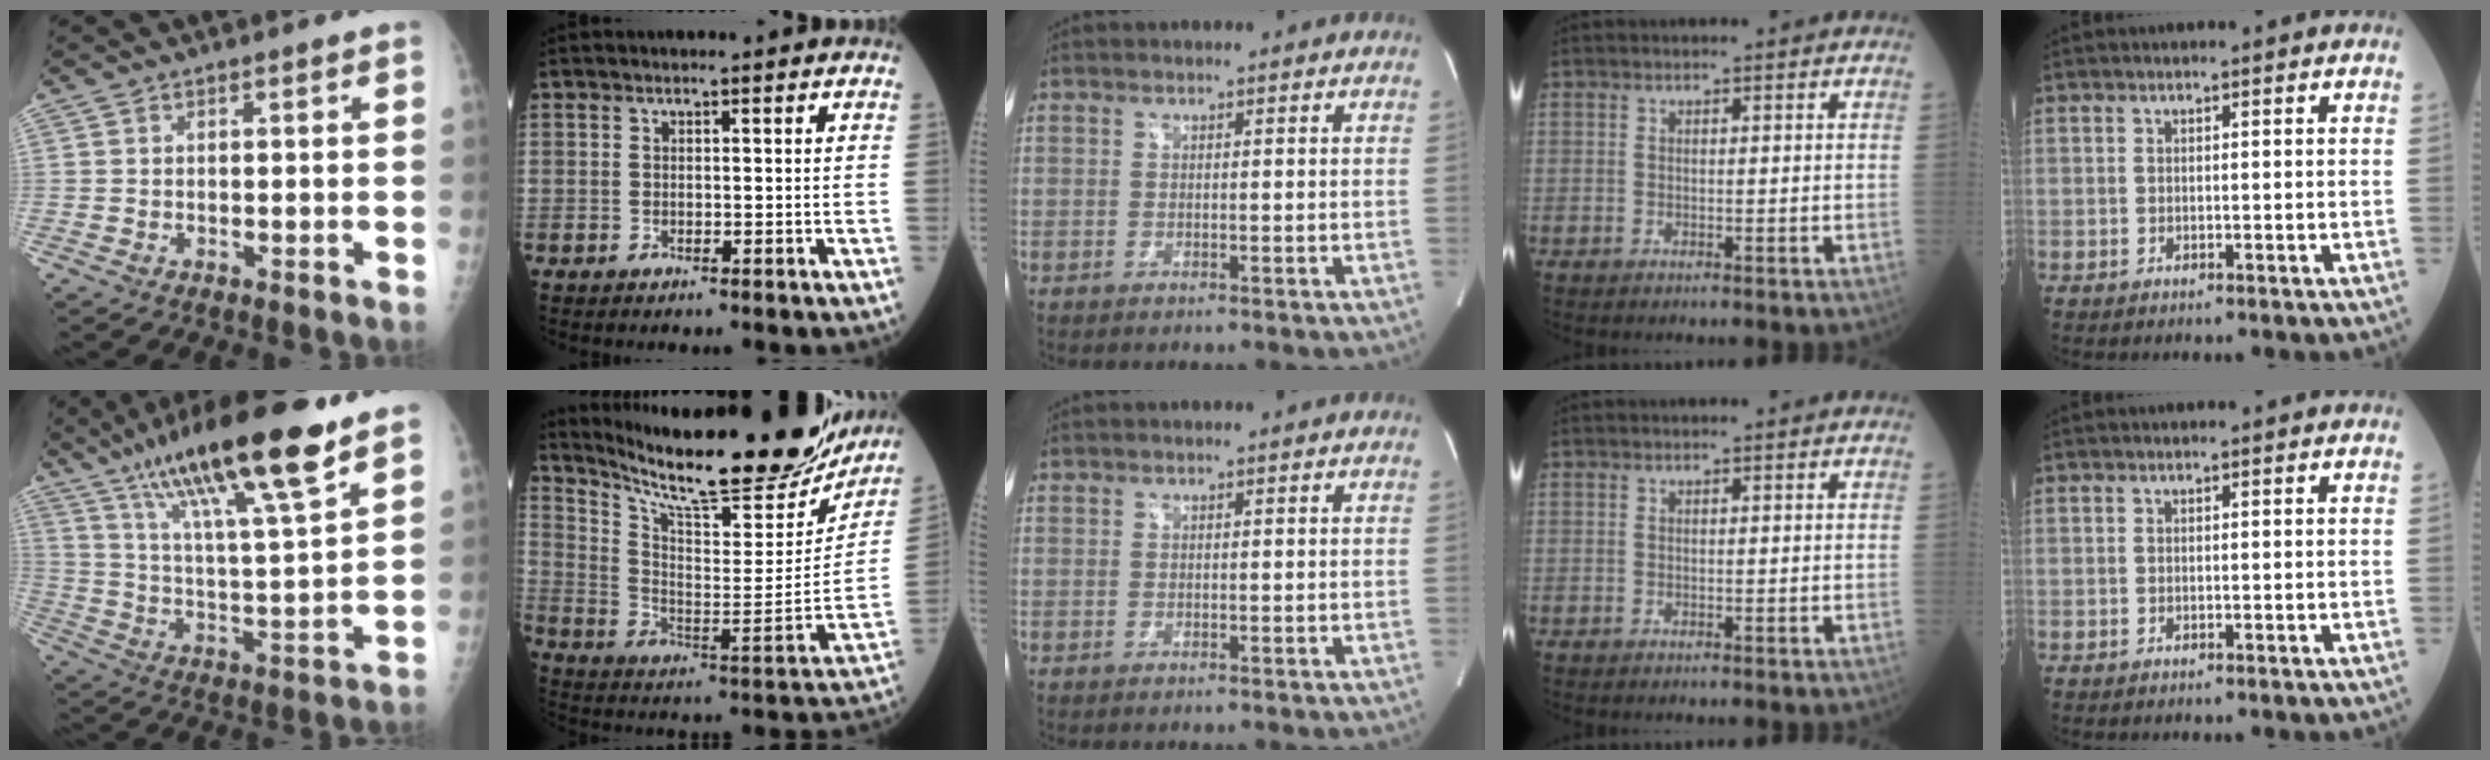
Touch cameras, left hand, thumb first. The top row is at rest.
{"thumb": {"total": 22.6, "force": [14.6, 3.8, 16.8], "torque": [-0.283, -0.043, 0.252]}, "index": {"total": 27.1, "force": [23.8, 3.9, 12.4], "torque": [-0.207, -0.061, 0.338]}}